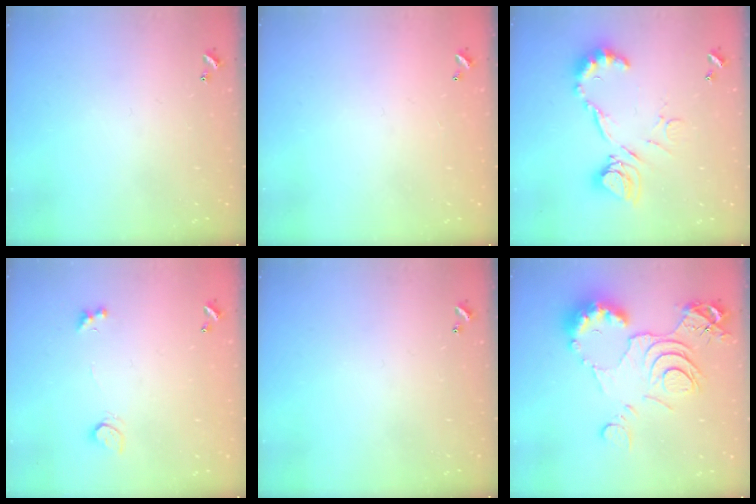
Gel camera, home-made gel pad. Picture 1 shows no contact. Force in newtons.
{"total": 2.8, "press": 2.8, "slide": 0.1}
{"total": 14.3, "press": 14.2, "slide": 1.2}
{"total": 2.6, "press": 2.4, "slide": 1.2}
{"total": 0.0}
{"total": 14.5, "press": 14.5, "slide": 1.1}